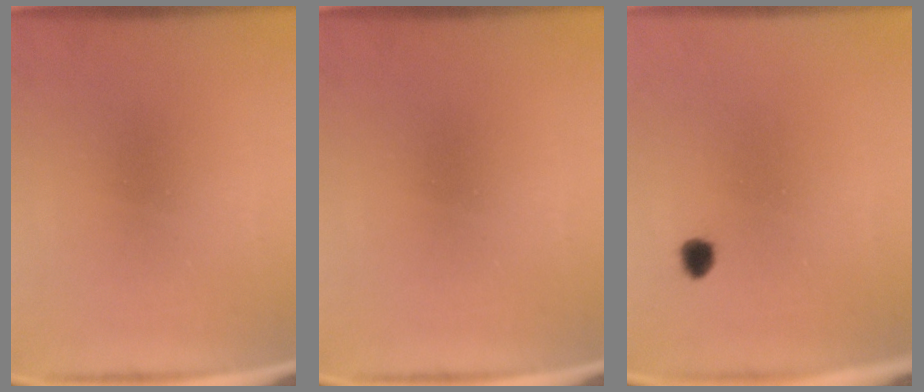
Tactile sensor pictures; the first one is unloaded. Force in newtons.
{"total": 0.0}
{"total": 1.6}